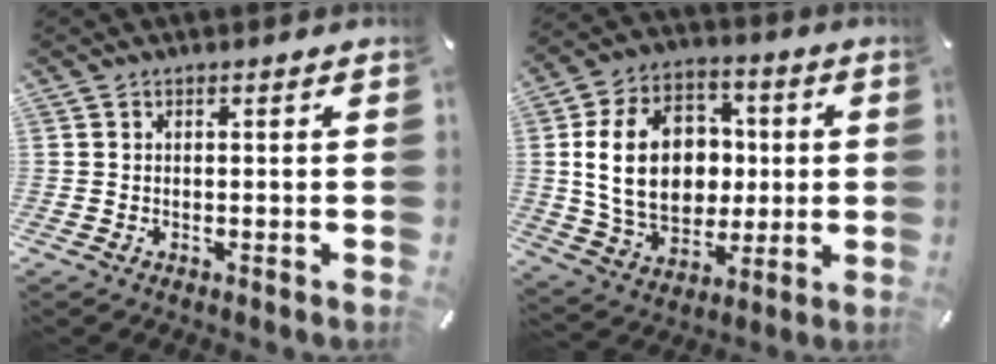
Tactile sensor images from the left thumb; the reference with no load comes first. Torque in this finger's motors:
{"motor_torque": [1.99, 3.02, 0.75, -0.29, 0.72]}